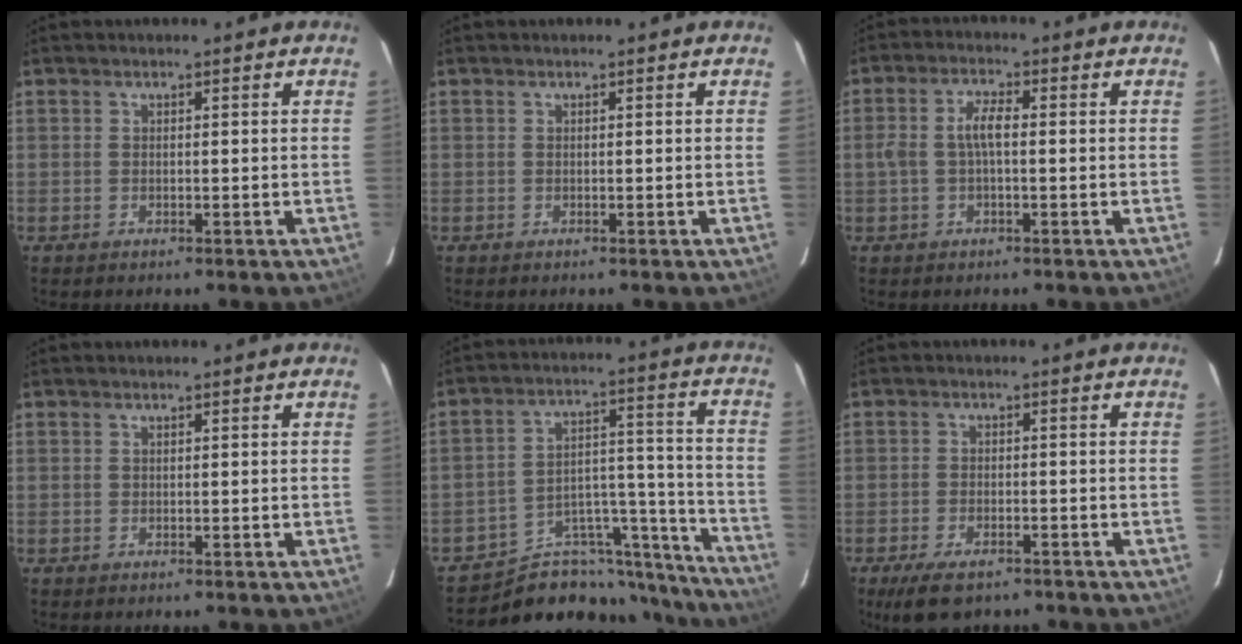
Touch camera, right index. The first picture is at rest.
{"total": 0.0}
{"total": 4.6, "force": [-0.3, 1.5, 4.3], "torque": [-0.087, 0.010, -0.004]}
{"total": 0.0}
{"total": 20.1, "force": [-18.0, 8.0, 4.3], "torque": [-0.057, 0.072, -0.254]}
{"total": 7.4, "force": [-5.3, 3.1, 4.1], "torque": [-0.099, -0.015, -0.089]}